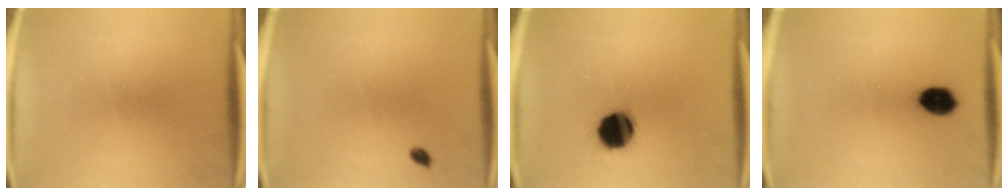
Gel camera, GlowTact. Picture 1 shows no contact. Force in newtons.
{"total": 1.0}
{"total": 12.6}
{"total": 6.1}